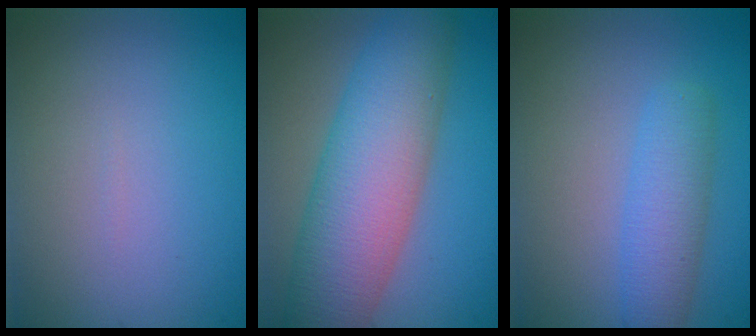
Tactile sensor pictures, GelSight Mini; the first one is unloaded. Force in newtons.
{"total": 10.5, "press": 10.4, "slide": 0.5}
{"total": 3.7, "press": 3.7, "slide": 0.2}